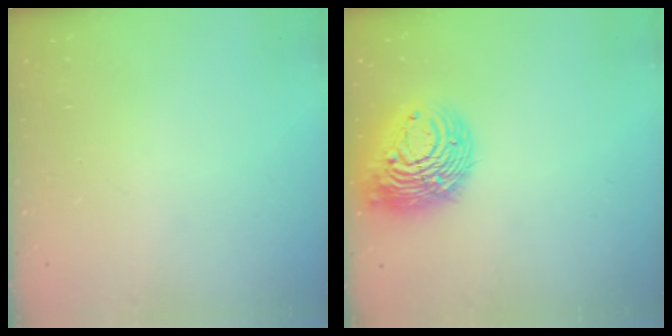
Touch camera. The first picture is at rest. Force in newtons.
{"total": 14.9, "press": 14.7, "slide": 1.8}